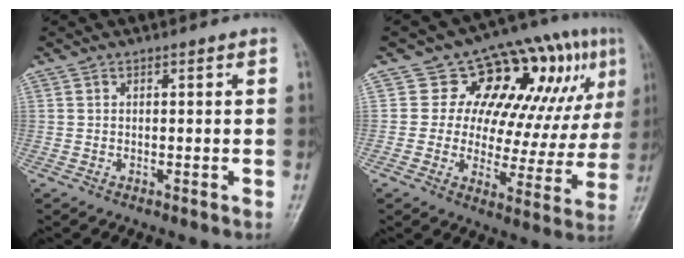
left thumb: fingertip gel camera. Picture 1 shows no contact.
{"total": 17.9, "force": [7.3, 9.7, 13.1], "torque": [-0.108, -0.011, 0.100]}